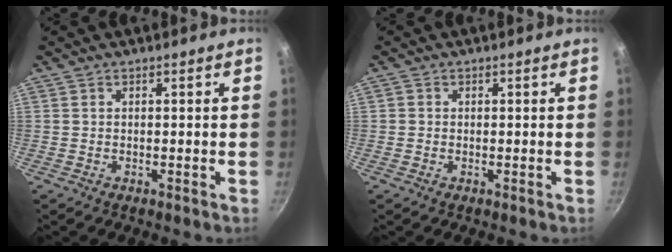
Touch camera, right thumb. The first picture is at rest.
{"total": 0.7, "force": [-0.1, 0.6, 0.1], "torque": [0.000, 0.001, -0.003]}